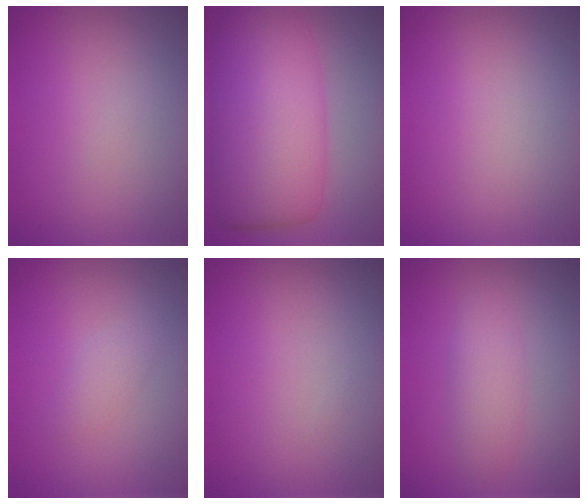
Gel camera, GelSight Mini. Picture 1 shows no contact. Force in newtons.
{"total": 10.5, "press": 10.5, "slide": 0.1}
{"total": 0.0}
{"total": 1.4, "press": 1.4, "slide": 0.1}
{"total": 0.0}
{"total": 2.3, "press": 2.3, "slide": 0.1}